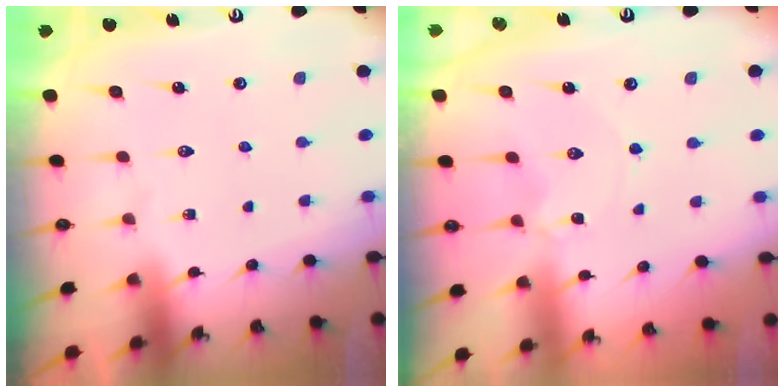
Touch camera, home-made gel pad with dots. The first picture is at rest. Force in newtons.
{"total": 0.9, "press": 0.9, "slide": 0.2}